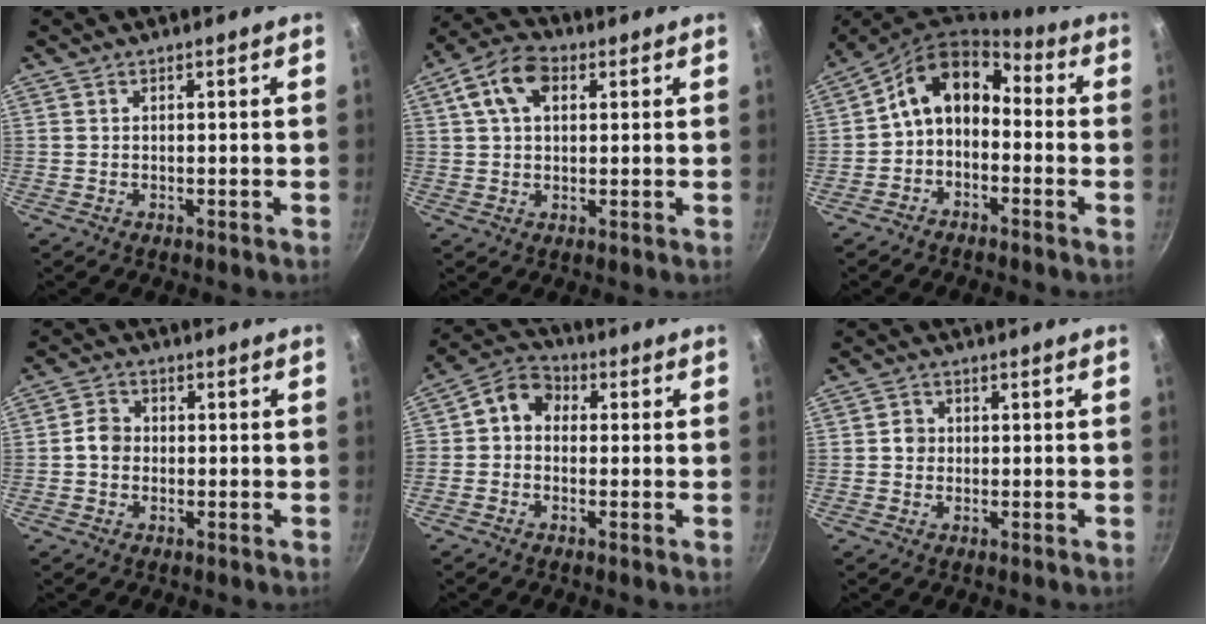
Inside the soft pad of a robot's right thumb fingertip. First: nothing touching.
{"total": 9.0, "force": [2.9, 5.6, 6.4], "torque": [-0.110, 0.015, 0.041]}
{"total": 10.1, "force": [-1.0, 7.3, 6.9], "torque": [-0.100, 0.054, -0.041]}
{"total": 3.8, "force": [-0.4, 3.2, 1.9], "torque": [-0.020, 0.015, -0.015]}
{"total": 6.6, "force": [0.1, 5.2, 4.0], "torque": [-0.058, 0.023, -0.023]}
{"total": 2.4, "force": [0.0, 2.2, 0.9], "torque": [-0.005, 0.007, -0.004]}